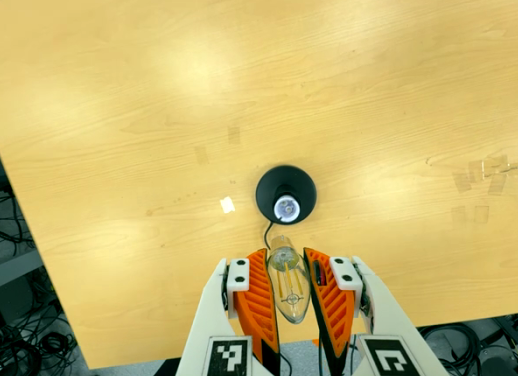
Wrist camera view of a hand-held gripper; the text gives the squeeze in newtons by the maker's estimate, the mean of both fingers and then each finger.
{"total": 19.7, "left": 21.4, "right": 18.1}